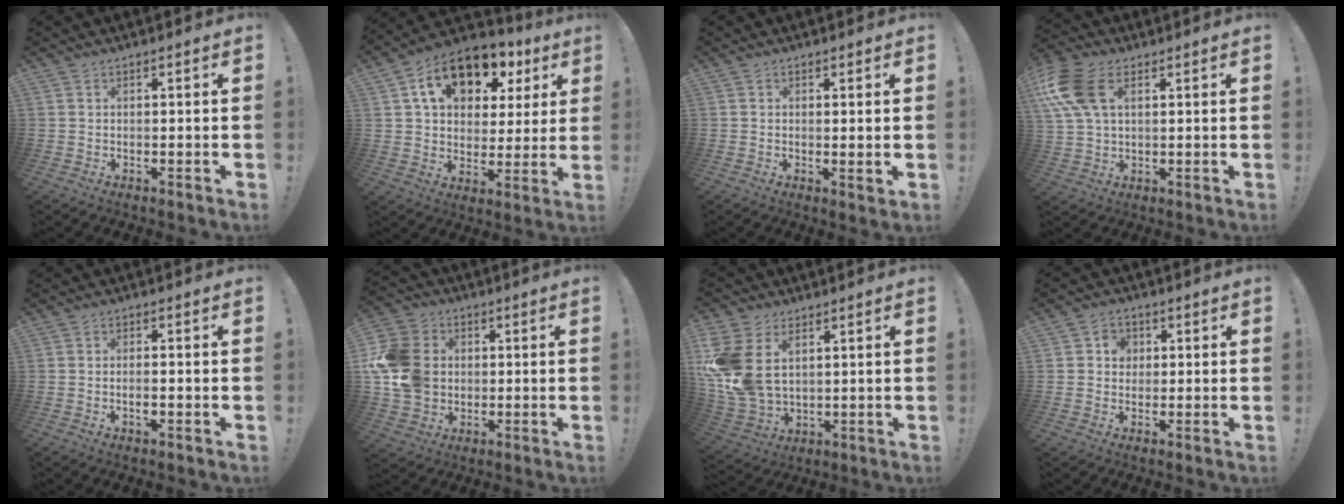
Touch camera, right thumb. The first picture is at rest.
{"total": 16.5, "force": [8.6, 10.3, 9.7], "torque": [-0.158, -0.031, 0.154]}
{"total": 1.8, "force": [1.0, 0.1, 1.5], "torque": [-0.008, -0.009, 0.014]}
{"total": 14.1, "force": [4.8, 8.5, 10.2], "torque": [-0.214, -0.005, 0.092]}
{"total": 1.9, "force": [-0.9, 0.6, 1.6], "torque": [-0.028, 0.000, -0.015]}
{"total": 15.9, "force": [0.6, 13.5, 8.3], "torque": [-0.151, 0.013, 0.019]}
{"total": 15.4, "force": [4.4, 10.9, 10.0], "torque": [-0.206, -0.021, 0.086]}
{"total": 4.5, "force": [0.8, 4.0, 1.8], "torque": [-0.022, 0.003, 0.013]}